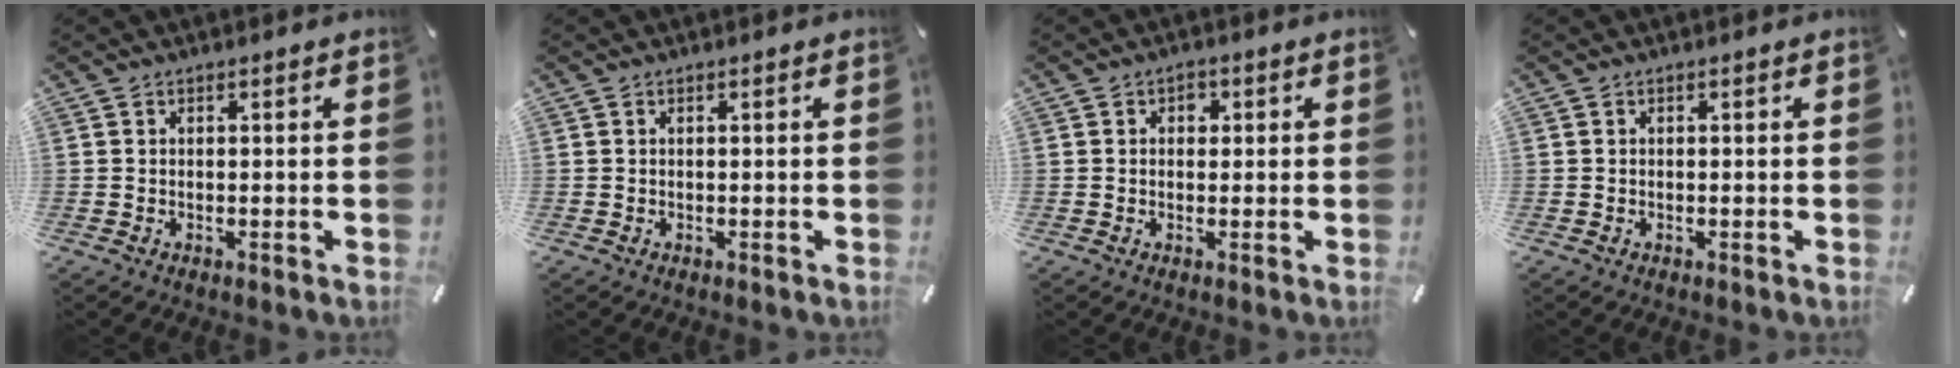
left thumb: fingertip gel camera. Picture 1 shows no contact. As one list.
[{"total": 0.0}, {"total": 2.1, "force": [0.4, 1.7, 1.0], "torque": [-0.007, 0.002, 0.000]}, {"total": 0.0}]